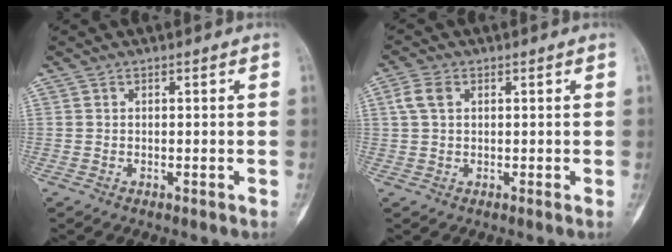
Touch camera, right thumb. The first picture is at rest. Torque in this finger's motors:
{"motor_torque": [0.55, 0.55, 0.00, 0.00, 0.00]}